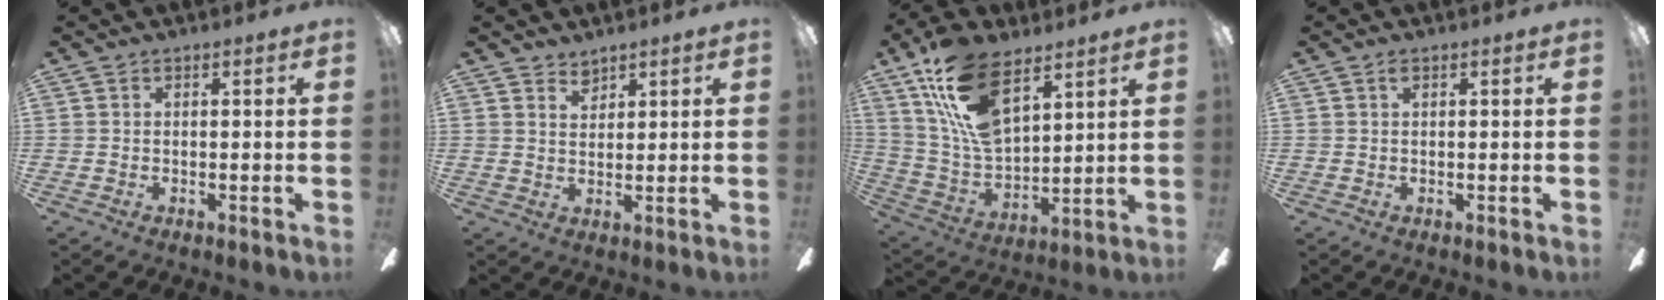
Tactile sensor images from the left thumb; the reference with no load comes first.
{"total": 3.0, "force": [2.6, 1.3, 0.4], "torque": [0.003, -0.016, 0.047]}
{"total": 18.5, "force": [10.7, 9.2, 12.0], "torque": [-0.262, -0.047, 0.192]}
{"total": 0.8, "force": [0.4, 0.3, 0.6], "torque": [-0.014, 0.004, 0.007]}